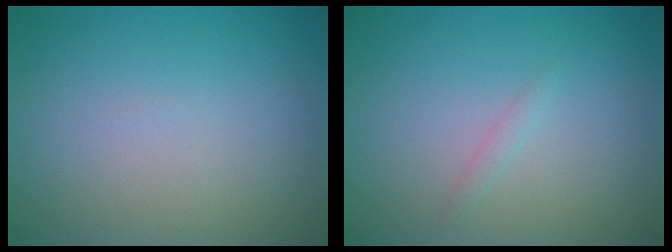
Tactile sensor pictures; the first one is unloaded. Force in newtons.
{"total": 0.7, "press": 0.7, "slide": 0.0}